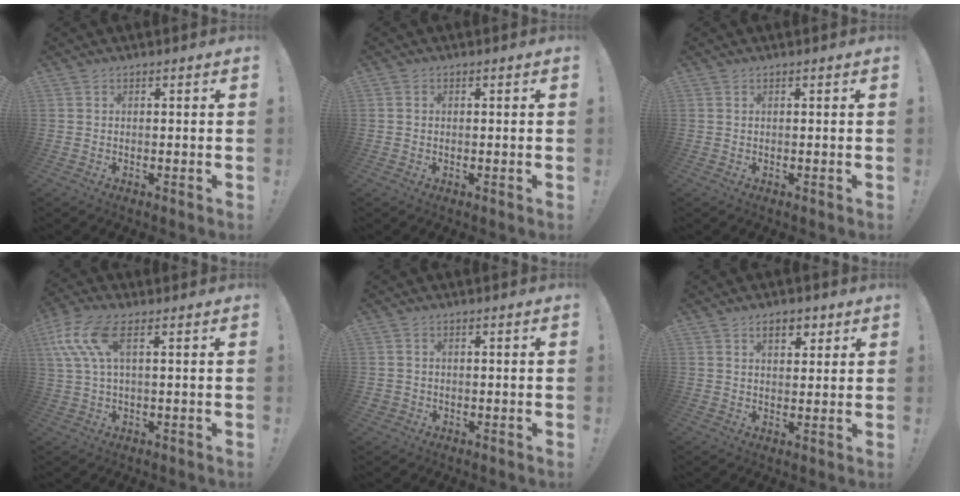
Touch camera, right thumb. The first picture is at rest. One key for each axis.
{"total": 0.9, "fx": -0.2, "fy": 0.8, "fz": 0.2, "tx": -0.003, "ty": 0.004, "tz": -0.004}
{"total": 0.0}
{"total": 10.6, "fx": 3.4, "fy": 4.2, "fz": 9.1, "tx": -0.183, "ty": -0.003, "tz": 0.070}
{"total": 1.7, "fx": -0.2, "fy": 1.5, "fz": 0.6, "tx": -0.011, "ty": 0.000, "tz": -0.003}
{"total": 5.3, "fx": 2.7, "fy": 3.2, "fz": 3.4, "tx": -0.042, "ty": -0.003, "tz": 0.044}